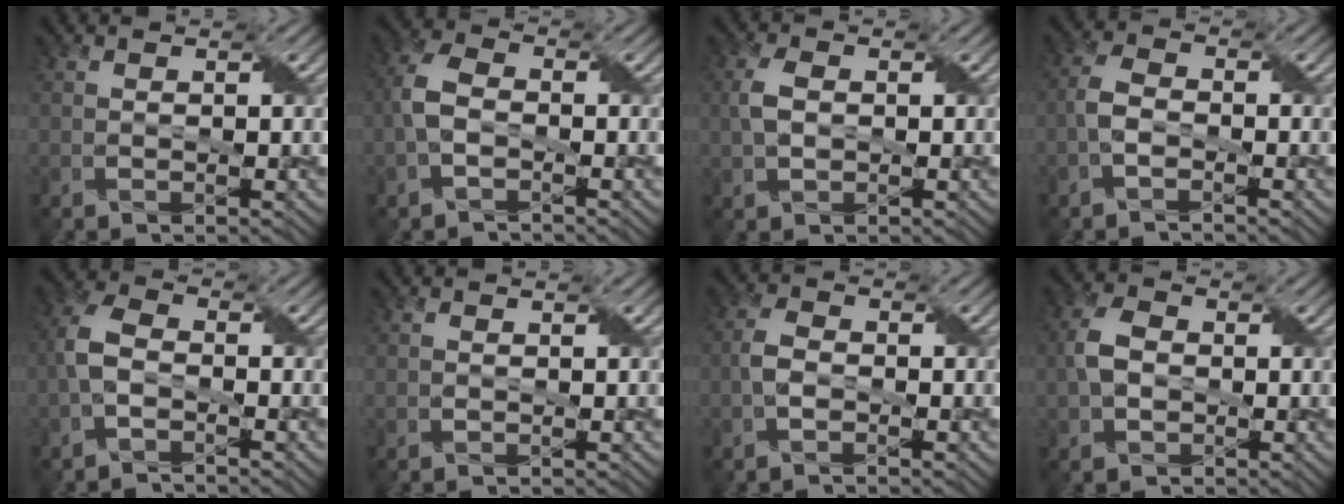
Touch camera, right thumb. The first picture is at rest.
{"total": 4.6, "force": [-1.4, 3.0, 3.3], "torque": [-0.086, 0.005, -0.035]}
{"total": 3.5, "force": [0.1, 2.3, 2.6], "torque": [-0.065, 0.004, 0.000]}
{"total": 3.1, "force": [-1.5, 1.6, 2.2], "torque": [-0.052, 0.007, -0.039]}
{"total": 4.7, "force": [-1.9, 2.8, 3.3], "torque": [-0.087, 0.006, -0.047]}
{"total": 0.0}
{"total": 2.9, "force": [-1.1, 1.7, 2.0], "torque": [-0.048, 0.007, -0.027]}
{"total": 4.3, "force": [-0.4, 3.2, 2.8], "torque": [-0.072, 0.005, -0.012]}